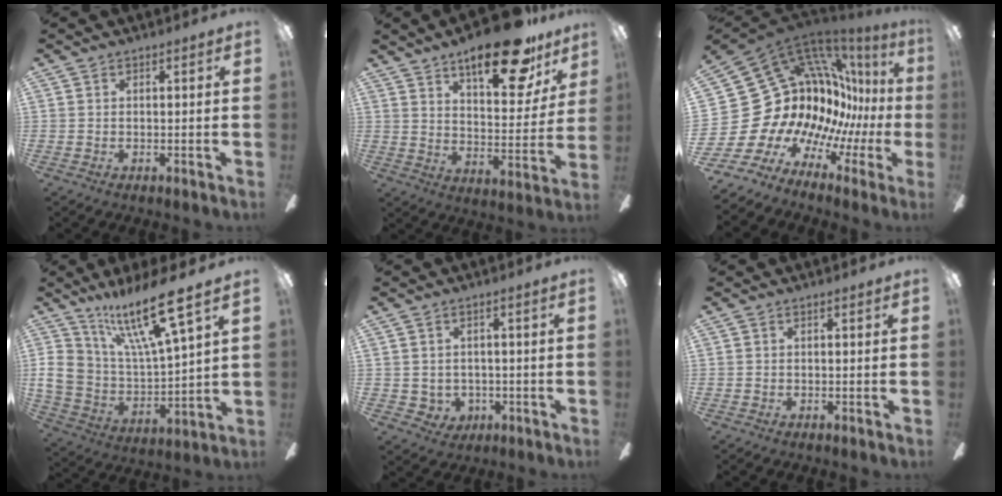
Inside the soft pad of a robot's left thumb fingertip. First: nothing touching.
{"total": 20.0, "force": [14.2, 6.7, 12.4], "torque": [-0.178, -0.082, 0.229]}
{"total": 19.1, "force": [1.7, 16.5, 9.5], "torque": [-0.159, -0.112, 0.101]}
{"total": 21.1, "force": [12.7, 6.8, 15.4], "torque": [-0.298, -0.073, 0.211]}
{"total": 3.4, "force": [0.2, 3.3, 0.9], "torque": [-0.017, -0.002, 0.002]}
{"total": 0.0}